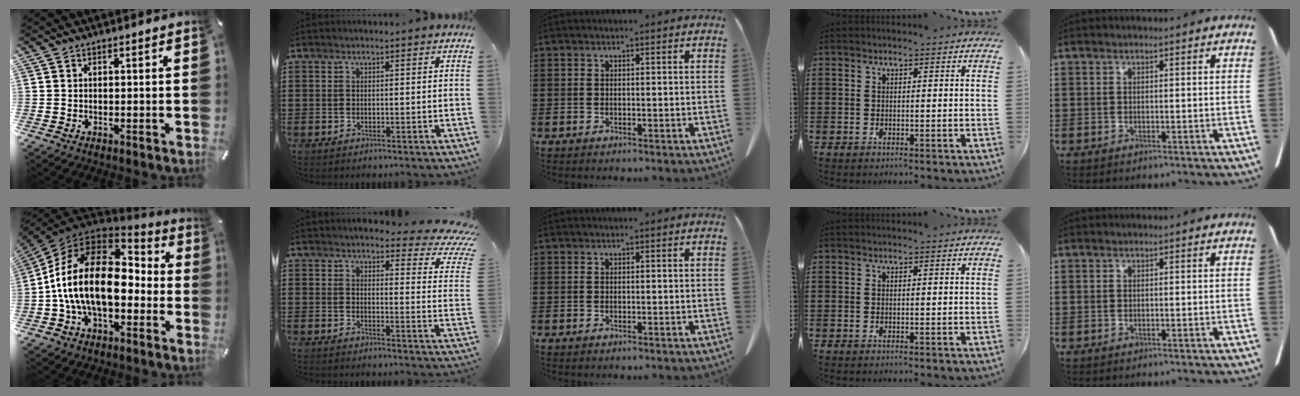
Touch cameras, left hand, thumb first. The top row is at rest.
{"thumb": {"total": 21.4, "force": [-1.9, 13.3, 16.7], "torque": [-0.327, 0.016, -0.032]}, "index": {"total": 4.9, "force": [4.1, 0.8, 2.5], "torque": [-0.045, -0.032, 0.065]}}